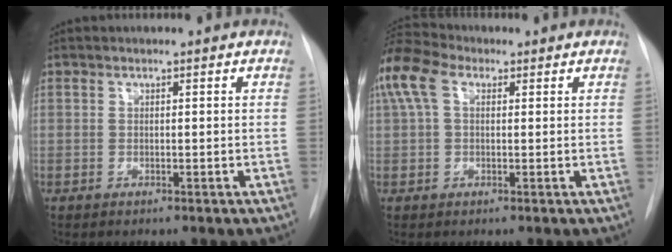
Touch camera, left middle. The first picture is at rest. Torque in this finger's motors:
{"motor_torque": [0.57, -0.49, 0.79, 0.21]}